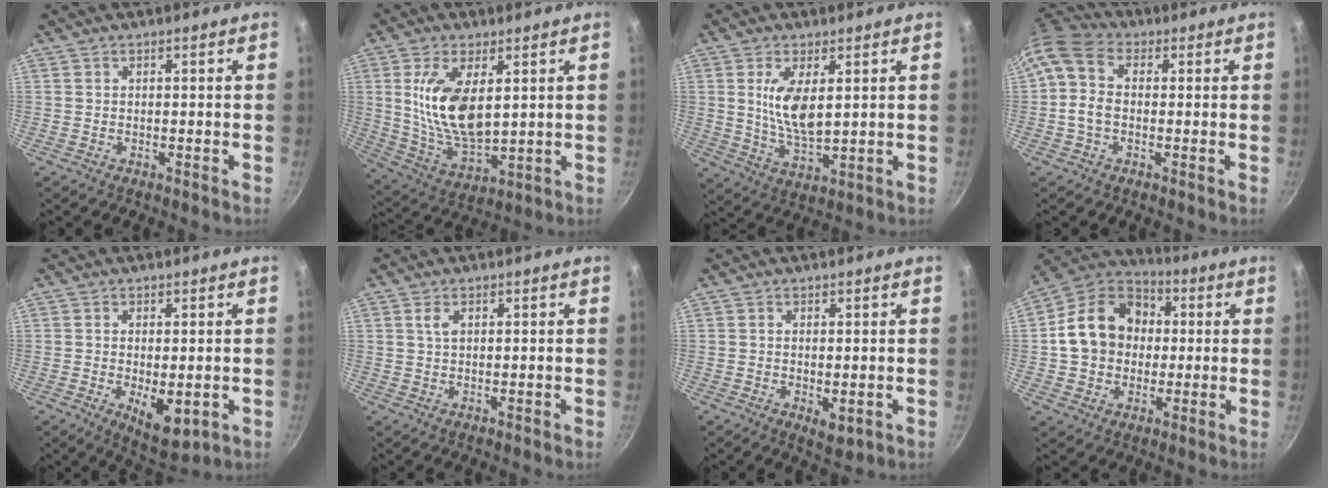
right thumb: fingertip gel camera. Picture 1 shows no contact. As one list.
[{"total": 14.3, "force": [3.1, 6.9, 12.1], "torque": [-0.222, -0.024, 0.071]}, {"total": 9.1, "force": [2.2, 3.9, 8.0], "torque": [-0.144, -0.023, 0.048]}, {"total": 9.0, "force": [0.9, 6.3, 6.4], "torque": [-0.121, 0.021, -0.002]}, {"total": 7.4, "force": [-1.4, 3.3, 6.5], "torque": [-0.089, -0.013, -0.005]}, {"total": 1.9, "force": [0.7, 1.0, 1.5], "torque": [-0.026, 0.001, 0.014]}, {"total": 3.2, "force": [-0.5, 1.4, 2.8], "torque": [-0.045, -0.016, -0.002]}, {"total": 16.8, "force": [1.4, 13.6, 9.8], "torque": [-0.139, 0.032, 0.012]}]